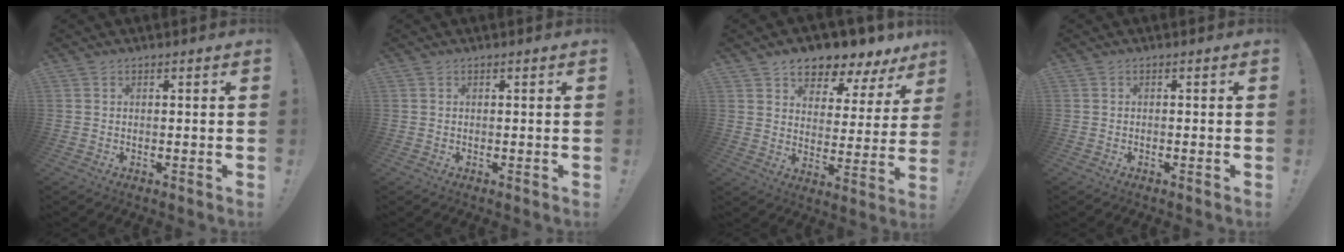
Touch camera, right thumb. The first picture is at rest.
{"total": 0.0}
{"total": 7.1, "force": [6.1, 3.2, 1.4], "torque": [-0.018, -0.064, 0.110]}
{"total": 0.7, "force": [-0.5, -0.3, 0.3], "torque": [-0.007, -0.002, -0.009]}